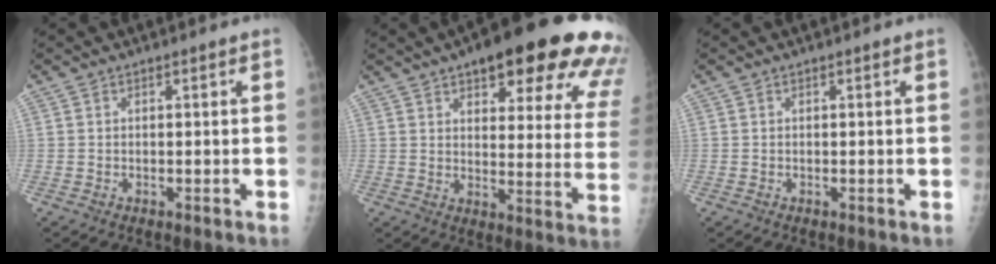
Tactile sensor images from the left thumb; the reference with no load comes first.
{"total": 25.8, "force": [15.9, 8.2, 18.6], "torque": [-0.196, -0.040, 0.192]}
{"total": 0.0}